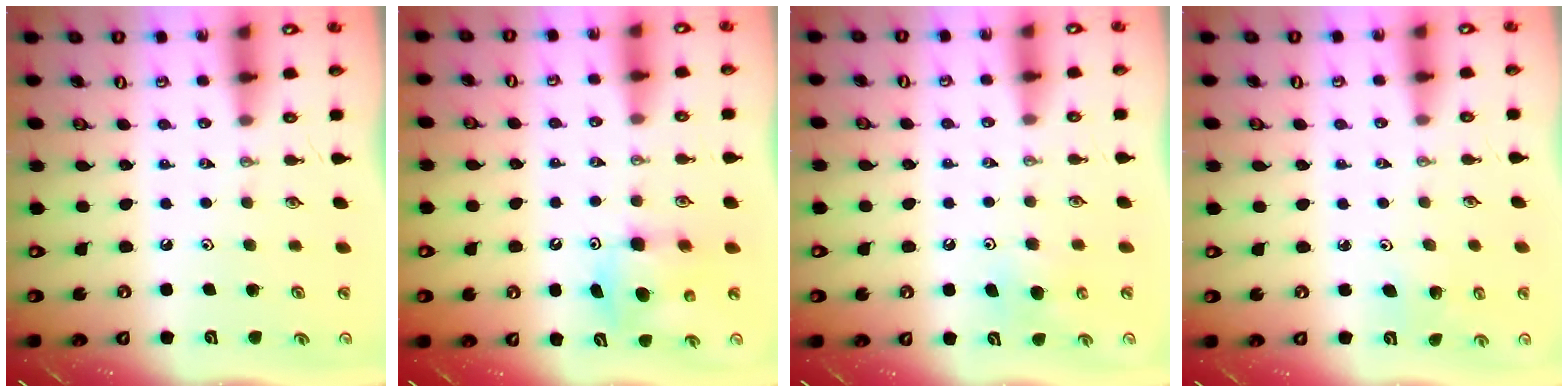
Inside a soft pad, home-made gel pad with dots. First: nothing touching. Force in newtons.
{"total": 9.2, "press": 9.2, "slide": 0.6}
{"total": 5.4, "press": 5.3, "slide": 0.9}
{"total": 2.9, "press": 2.9, "slide": 0.3}